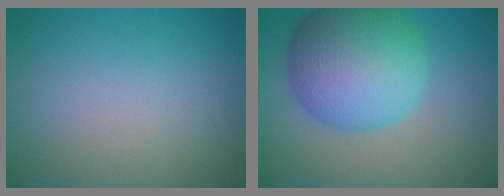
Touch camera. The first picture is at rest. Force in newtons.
{"total": 10.9, "press": 10.9, "slide": 0.1}